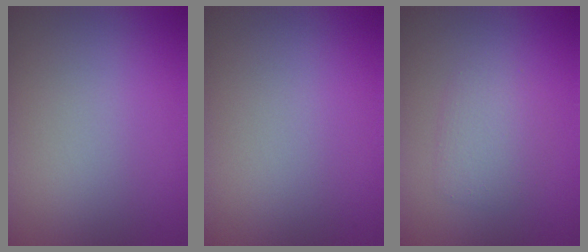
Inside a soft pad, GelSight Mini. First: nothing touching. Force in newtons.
{"total": 0.0}
{"total": 2.4, "press": 2.4, "slide": 0.1}